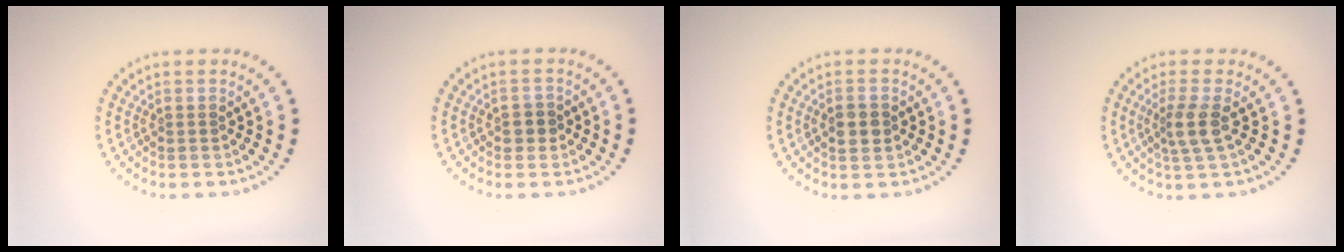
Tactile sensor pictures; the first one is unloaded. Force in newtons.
{"total": 1.3, "press": 1.3, "slide": 0.4}
{"total": 1.9, "press": 1.9, "slide": 0.3}
{"total": 2.5, "press": 2.0, "slide": 1.5}